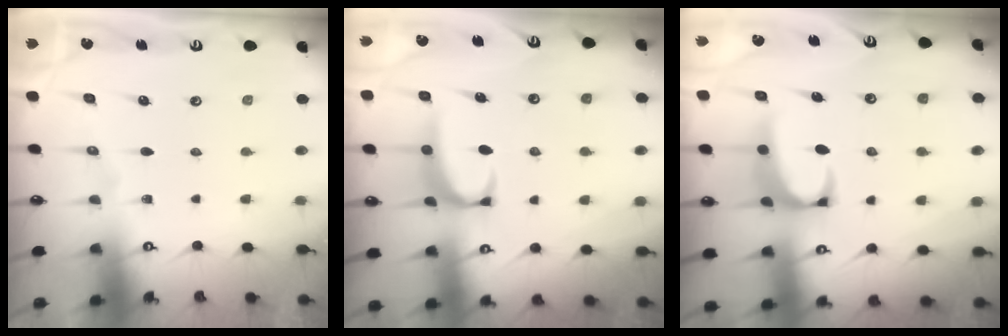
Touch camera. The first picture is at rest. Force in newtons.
{"total": 2.3, "press": 2.2, "slide": 0.6}
{"total": 2.2, "press": 2.0, "slide": 0.9}